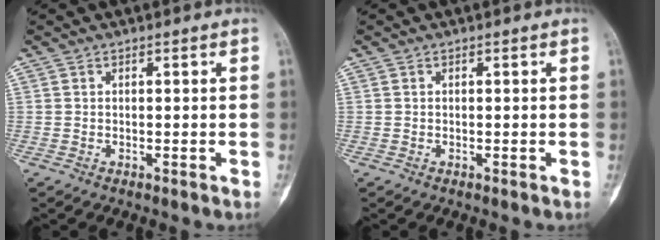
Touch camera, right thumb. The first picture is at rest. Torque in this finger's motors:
{"motor_torque": [0.22, 0.62, 0.22, -0.02, -0.05]}